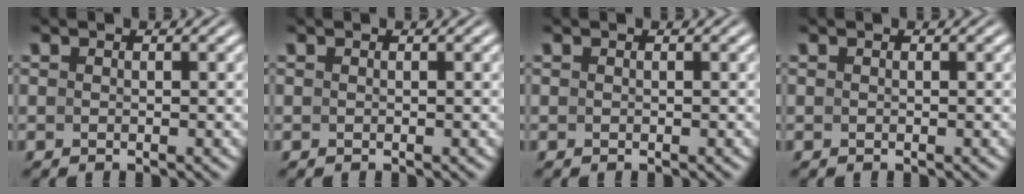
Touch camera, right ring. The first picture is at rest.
{"total": 0.0}
{"total": 0.0}
{"total": 0.0}